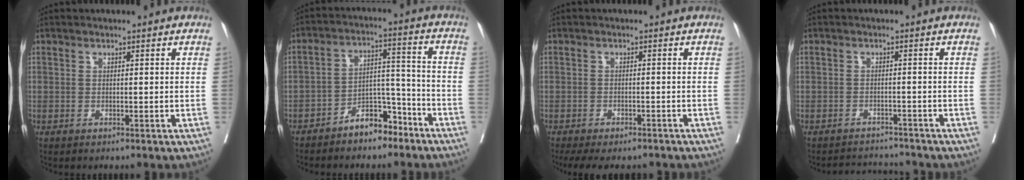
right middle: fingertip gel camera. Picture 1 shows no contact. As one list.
[{"total": 7.4, "force": [-5.6, 3.3, 3.5], "torque": [-0.058, 0.025, -0.095]}, {"total": 9.5, "force": [-8.0, 3.4, 3.9], "torque": [-0.061, -0.008, -0.104]}, {"total": 3.8, "force": [-3.6, 0.5, -0.9], "torque": [0.014, 0.003, -0.053]}]